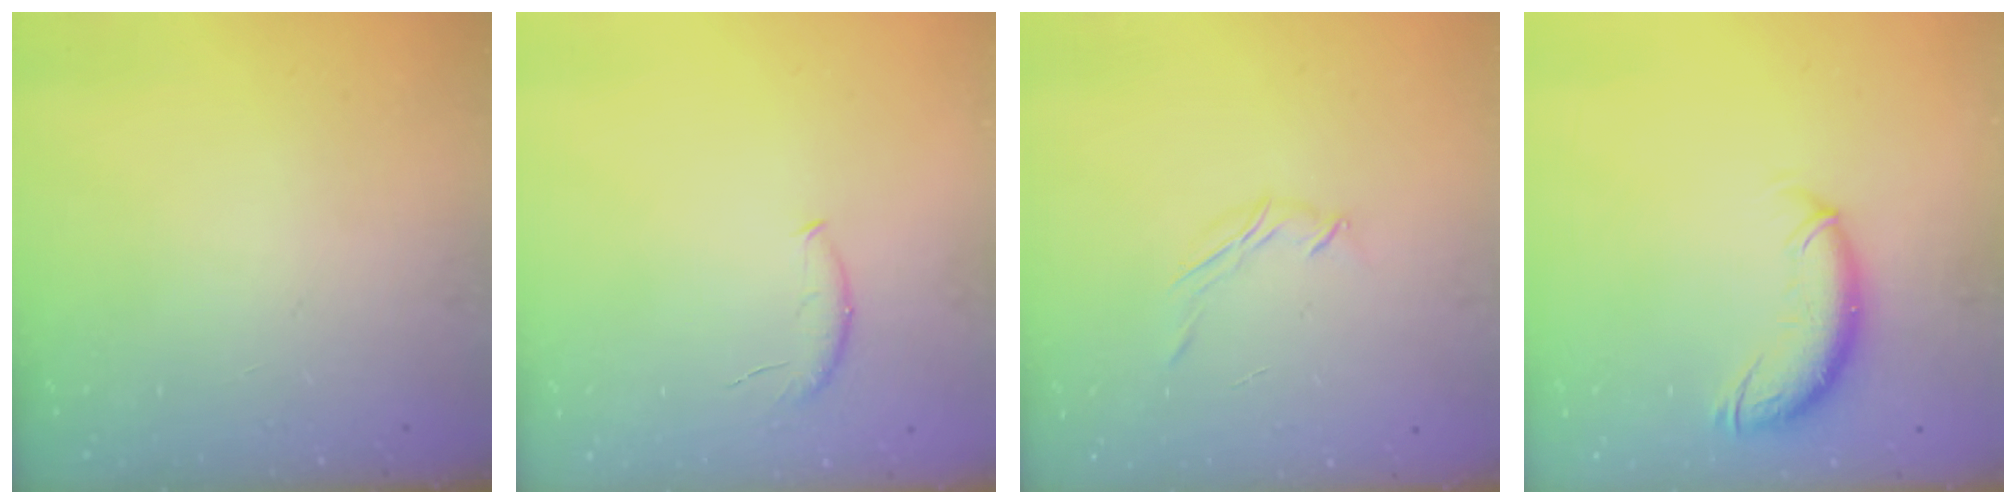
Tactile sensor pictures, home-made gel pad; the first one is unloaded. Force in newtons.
{"total": 6.5, "press": 6.4, "slide": 0.8}
{"total": 3.6, "press": 3.5, "slide": 0.8}
{"total": 10.3, "press": 10.3, "slide": 1.2}